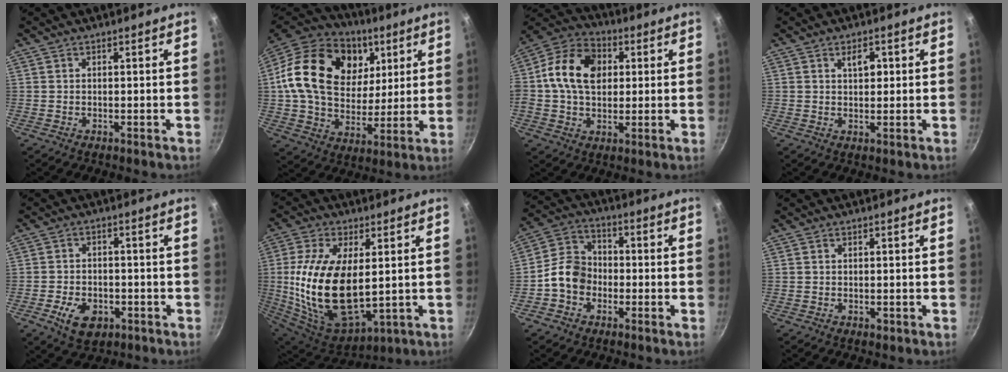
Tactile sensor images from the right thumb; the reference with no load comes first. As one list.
[{"total": 27.6, "force": [8.1, 19.7, 17.5], "torque": [-0.296, -0.005, 0.134]}, {"total": 15.3, "force": [2.3, 11.1, 10.3], "torque": [-0.164, 0.020, 0.021]}, {"total": 3.3, "force": [1.0, 1.9, 2.5], "torque": [-0.024, -0.004, 0.014]}, {"total": 7.9, "force": [-3.3, 5.2, 5.0], "torque": [-0.076, 0.014, -0.051]}, {"total": 21.9, "force": [1.1, 11.4, 18.7], "torque": [-0.362, -0.012, 0.034]}, {"total": 8.7, "force": [-2.4, 7.0, 4.5], "torque": [-0.055, 0.031, -0.062]}, {"total": 0.6, "force": [-0.2, 0.5, 0.3], "torque": [-0.002, 0.001, -0.004]}]